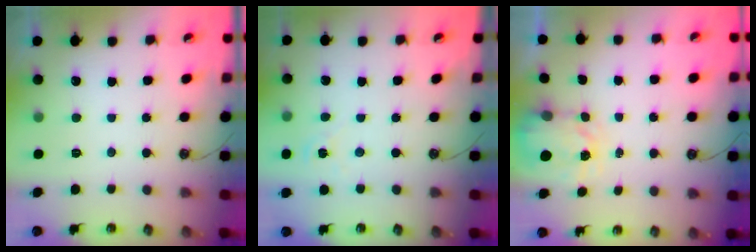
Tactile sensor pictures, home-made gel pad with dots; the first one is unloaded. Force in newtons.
{"total": 1.3, "press": 1.3, "slide": 0.2}
{"total": 3.9, "press": 3.8, "slide": 0.6}